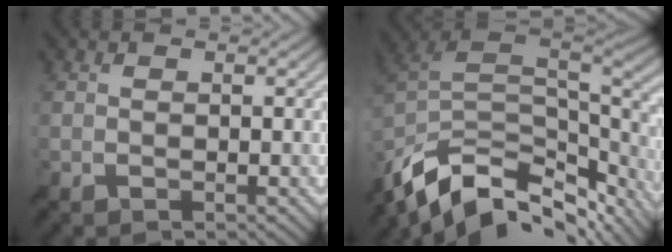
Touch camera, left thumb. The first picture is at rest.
{"total": 13.6, "force": [-8.5, 6.2, 8.6], "torque": [-0.218, -0.016, -0.141]}